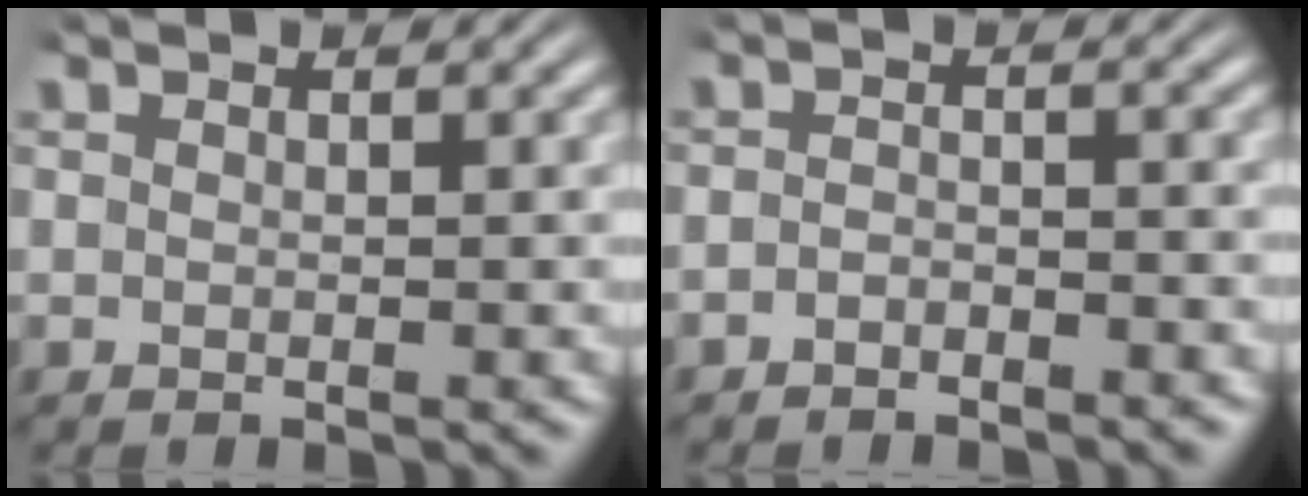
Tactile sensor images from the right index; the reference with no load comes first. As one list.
[{"total": 2.2, "force": [-2.1, 0.5, 0.0], "torque": [0.001, -0.006, -0.038]}]